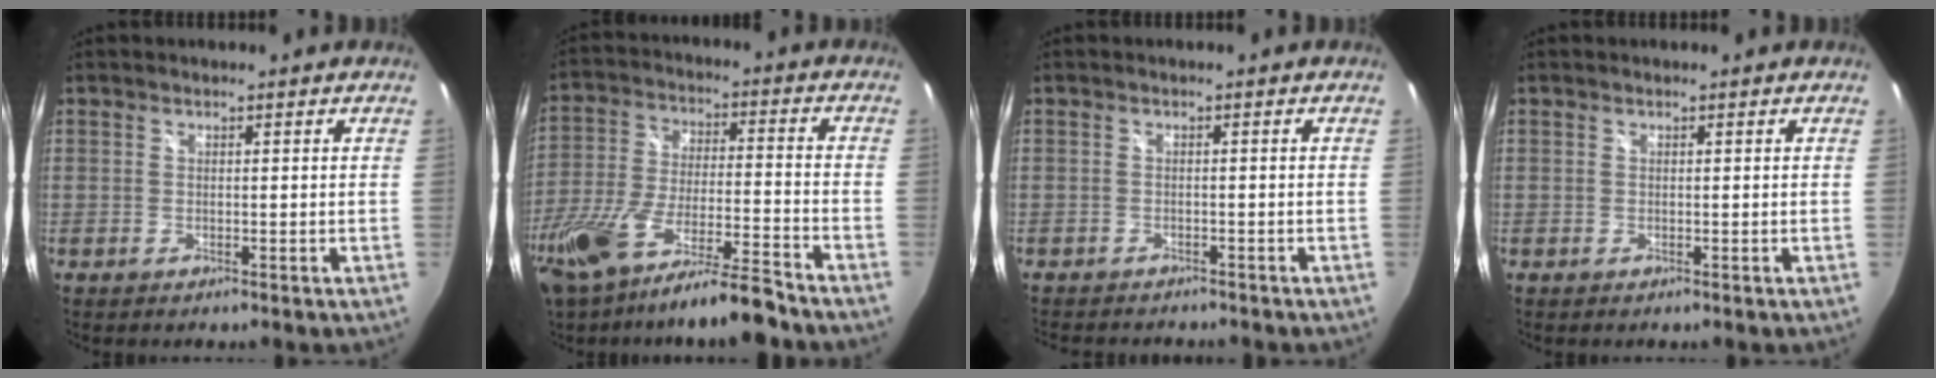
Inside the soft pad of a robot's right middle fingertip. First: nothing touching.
{"total": 18.8, "force": [-14.6, 1.9, 11.7], "torque": [-0.234, -0.048, -0.246]}
{"total": 5.0, "force": [-4.6, 1.4, 1.5], "torque": [-0.037, -0.015, -0.068]}
{"total": 0.0}